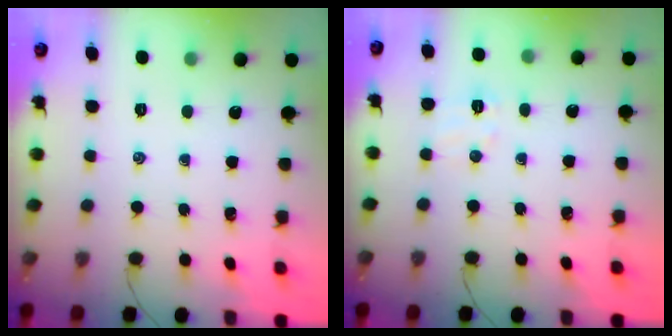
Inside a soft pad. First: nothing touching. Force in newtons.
{"total": 4.9, "press": 4.7, "slide": 1.3}